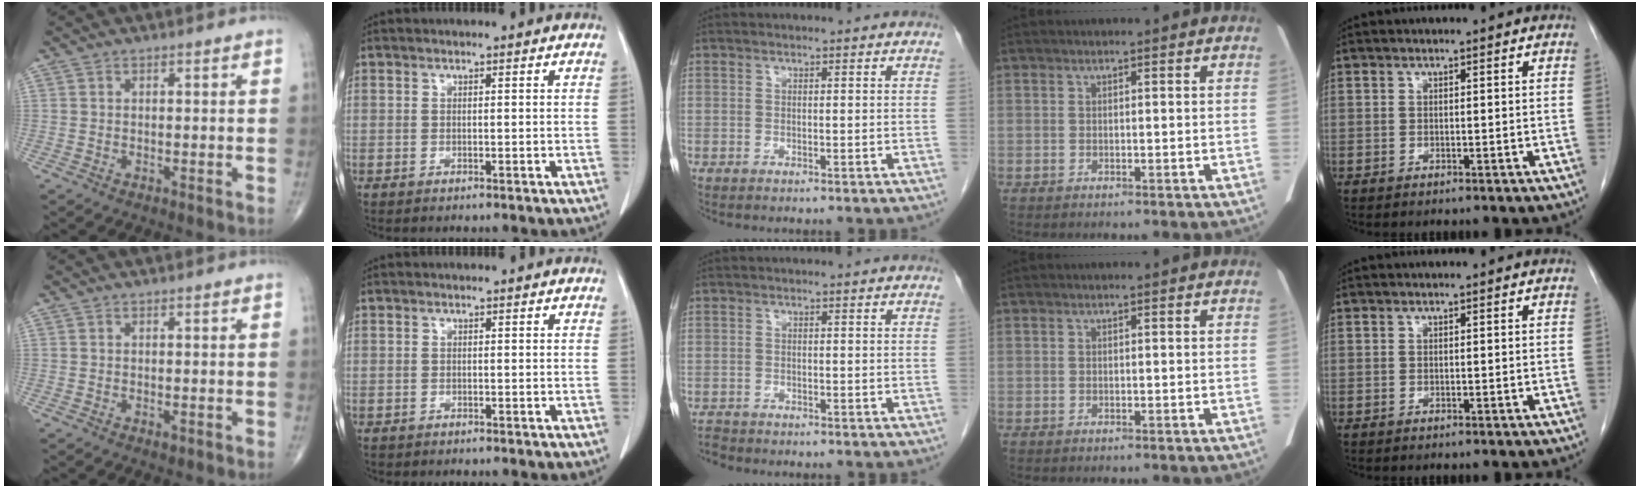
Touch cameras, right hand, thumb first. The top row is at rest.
{"thumb": {"total": 0.7, "force": [-0.3, 0.3, 0.5], "torque": [-0.007, -0.001, -0.004]}, "index": {"total": 0.5, "force": [-0.4, 0.4, 0.0], "torque": [-0.006, 0.003, -0.008]}, "middle": {"total": 1.4, "force": [-1.3, 0.2, -0.2], "torque": [-0.002, -0.006, -0.025]}}